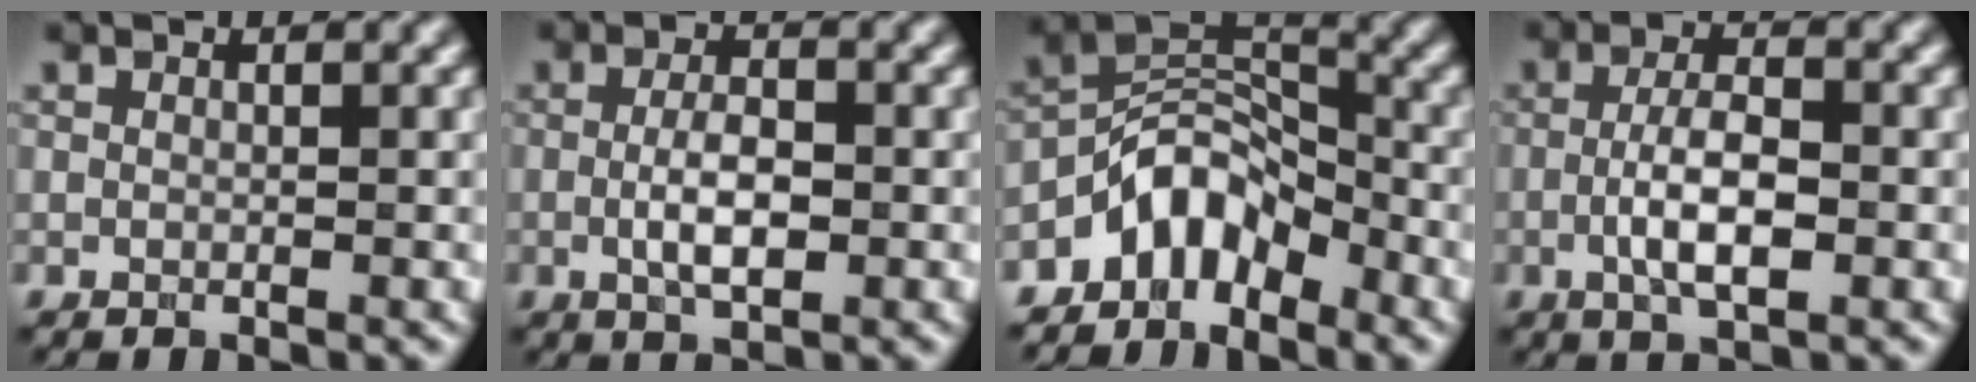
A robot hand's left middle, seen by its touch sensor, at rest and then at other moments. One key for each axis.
{"total": 3.5, "fx": -0.5, "fy": 1.3, "fz": 3.2, "tx": -0.063, "ty": -0.002, "tz": -0.009}
{"total": 5.2, "fx": -3.7, "fy": 2.7, "fz": 2.4, "tx": -0.026, "ty": 0.013, "tz": -0.079}
{"total": 4.4, "fx": -0.9, "fy": 1.4, "fz": 4.0, "tx": -0.079, "ty": -0.001, "tz": -0.019}